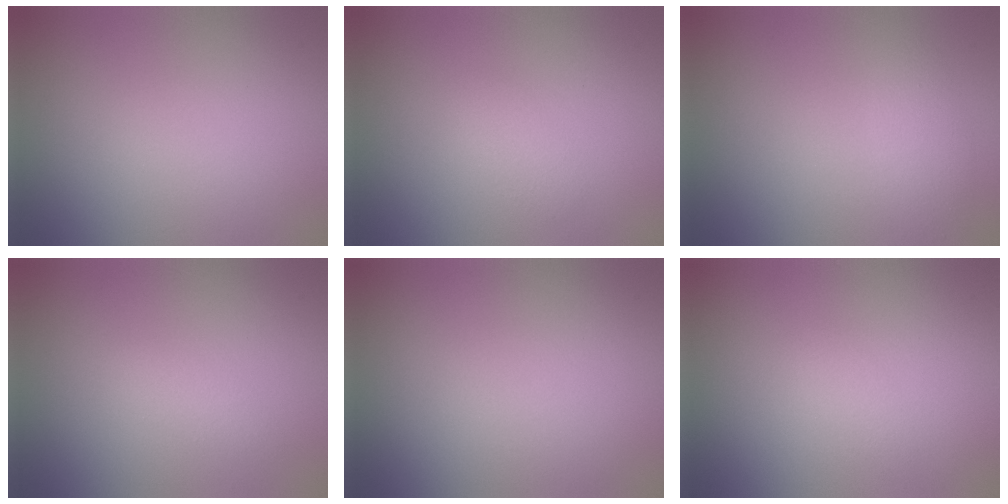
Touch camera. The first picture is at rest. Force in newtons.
{"total": 1.0, "press": 1.0, "slide": 0.1}
{"total": 1.4, "press": 1.4, "slide": 0.1}
{"total": 1.1, "press": 1.1, "slide": 0.0}
{"total": 0.0}
{"total": 0.7, "press": 0.7, "slide": 0.1}